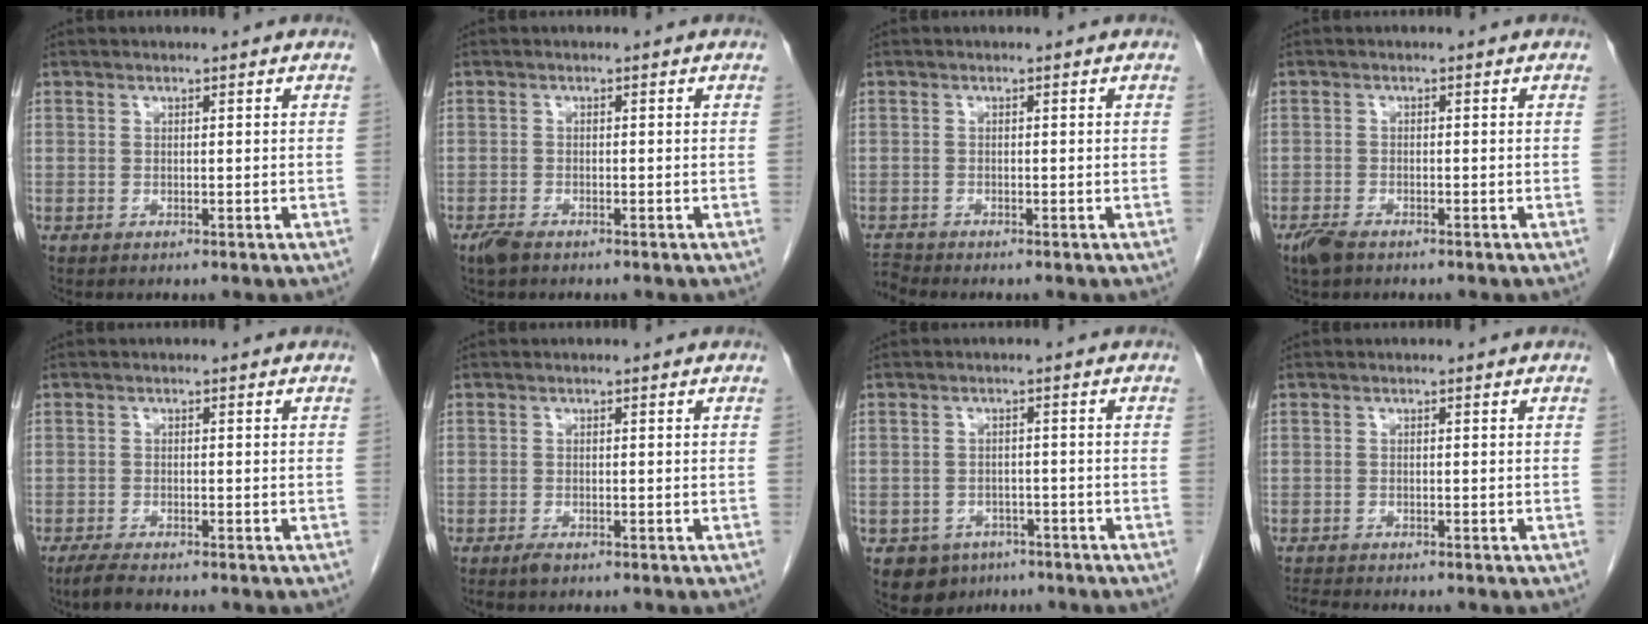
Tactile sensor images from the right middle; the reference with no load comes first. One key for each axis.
{"total": 2.0, "fx": -1.5, "fy": 0.7, "fz": 1.1, "tx": -0.029, "ty": -0.004, "tz": -0.027}
{"total": 1.5, "fx": -1.3, "fy": -0.7, "fz": -0.5, "tx": 0.004, "ty": -0.016, "tz": -0.025}
{"total": 2.7, "fx": -2.0, "fy": 1.0, "fz": 1.6, "tx": -0.036, "ty": -0.005, "tz": -0.035}
{"total": 2.6, "fx": -2.1, "fy": 0.3, "fz": 1.4, "tx": -0.037, "ty": -0.008, "tz": -0.040}
{"total": 1.1, "fx": -0.8, "fy": 0.2, "fz": 0.6, "tx": -0.015, "ty": -0.002, "tz": -0.013}
{"total": 2.6, "fx": -2.1, "fy": 0.4, "fz": 1.4, "tx": -0.036, "ty": -0.007, "tz": -0.039}
{"total": 2.1, "fx": -2.1, "fy": -0.1, "fz": 0.5, "tx": -0.013, "ty": -0.010, "tz": -0.035}